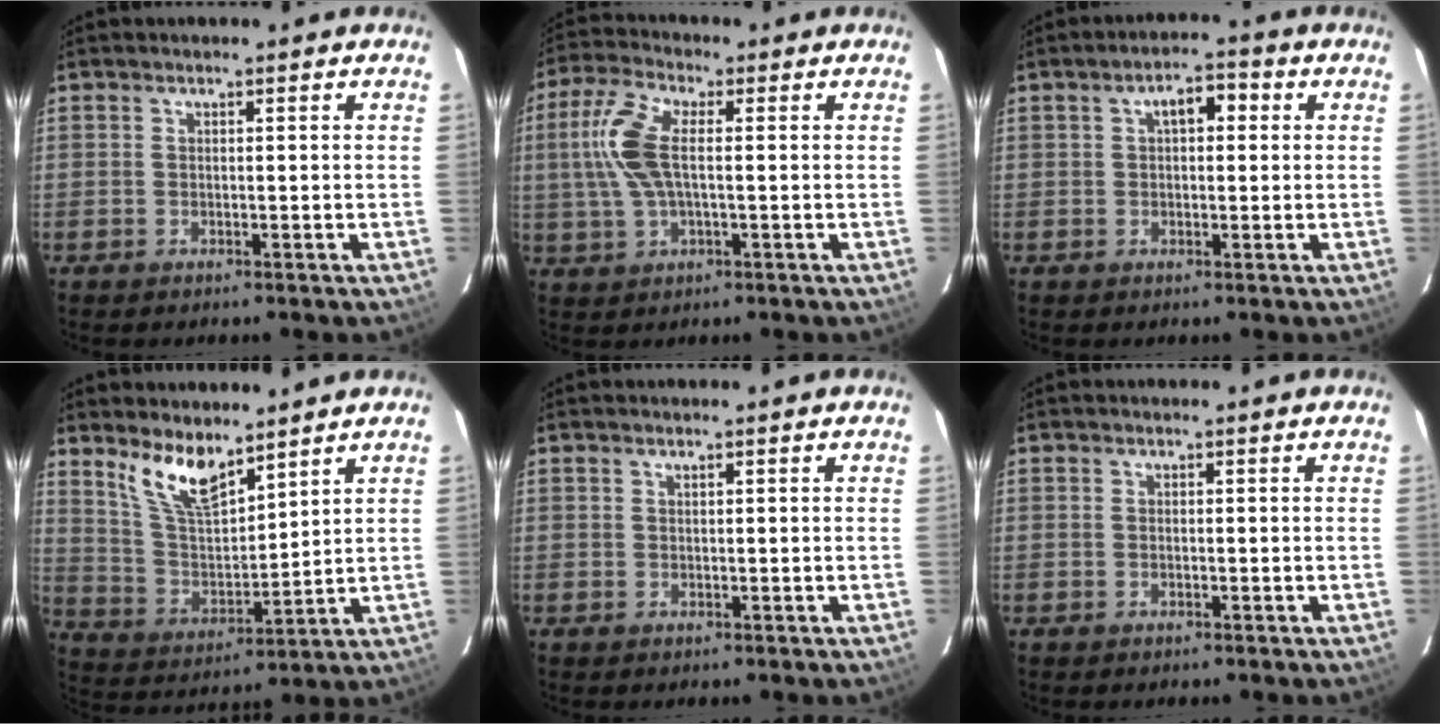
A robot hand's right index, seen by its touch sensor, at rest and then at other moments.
{"total": 10.1, "force": [0.7, 4.4, 9.1], "torque": [-0.199, 0.014, 0.014]}
{"total": 4.4, "force": [1.2, 2.1, 3.7], "torque": [-0.059, 0.018, 0.019]}
{"total": 10.4, "force": [7.8, 3.0, 6.1], "torque": [-0.121, -0.003, 0.160]}
{"total": 0.5, "force": [0.4, -0.4, 0.1], "torque": [-0.004, 0.000, 0.007]}
{"total": 0.0}